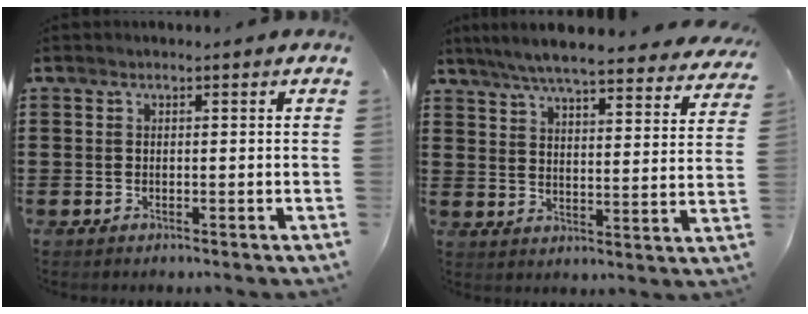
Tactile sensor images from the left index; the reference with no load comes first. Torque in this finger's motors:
{"motor_torque": [1.03, -0.39, 1.05, 0.21]}